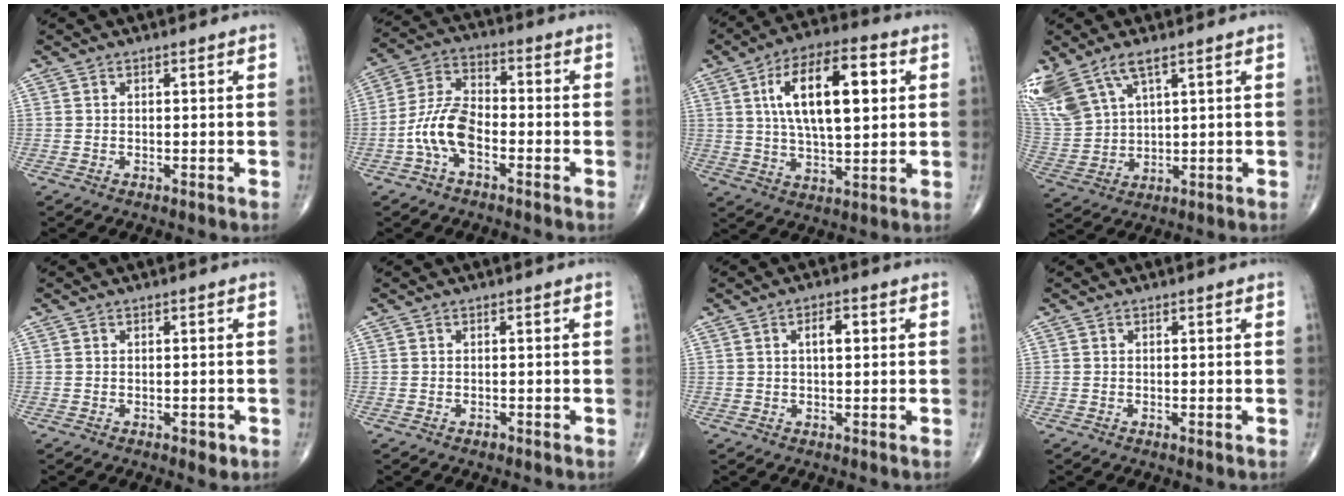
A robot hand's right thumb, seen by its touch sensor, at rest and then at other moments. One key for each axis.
{"total": 9.3, "fx": -3.3, "fy": 4.9, "fz": 7.2, "tx": -0.147, "ty": 0.035, "tz": -0.072}
{"total": 17.6, "fx": 4.4, "fy": 7.5, "fz": 15.3, "tx": -0.245, "ty": 0.003, "tz": 0.072}
{"total": 13.4, "fx": 7.9, "fy": 6.2, "fz": 8.9, "tx": -0.213, "ty": -0.018, "tz": 0.171}
{"total": 1.7, "fx": -0.8, "fy": 0.9, "fz": 1.2, "tx": -0.011, "ty": 0.002, "tz": -0.007}
{"total": 0.6, "fx": -0.4, "fy": 0.3, "fz": 0.2, "tx": -0.002, "ty": 0.001, "tz": -0.007}
{"total": 3.4, "fx": 0.8, "fy": 1.5, "fz": 2.9, "tx": -0.046, "ty": 0.005, "tz": 0.010}
{"total": 0.0}